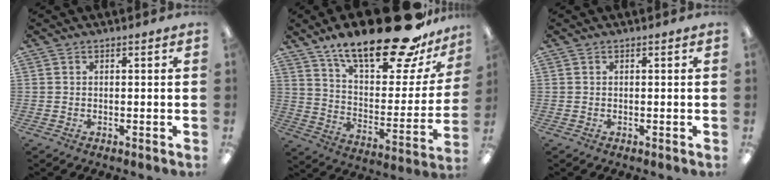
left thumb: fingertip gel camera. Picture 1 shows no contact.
{"total": 25.8, "force": [18.9, 8.4, 15.4], "torque": [-0.231, -0.122, 0.312]}
{"total": 0.0}